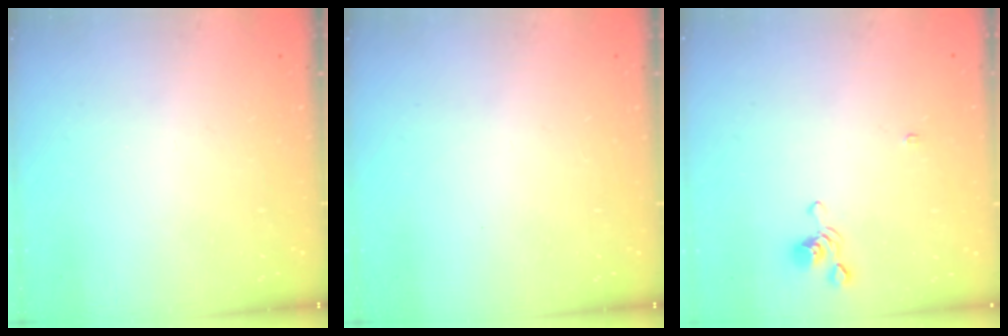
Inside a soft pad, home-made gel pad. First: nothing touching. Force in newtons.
{"total": 0.0}
{"total": 2.8, "press": 2.8, "slide": 0.1}